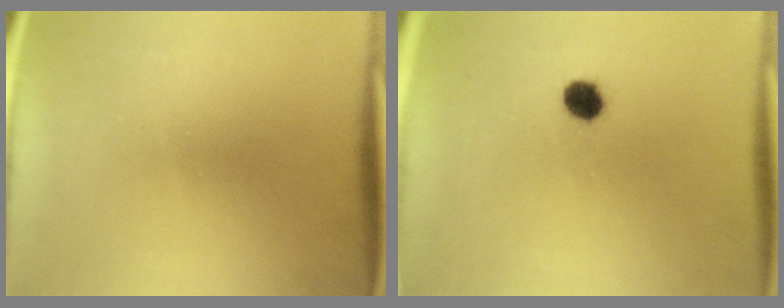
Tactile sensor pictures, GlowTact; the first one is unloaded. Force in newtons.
{"total": 3.9}